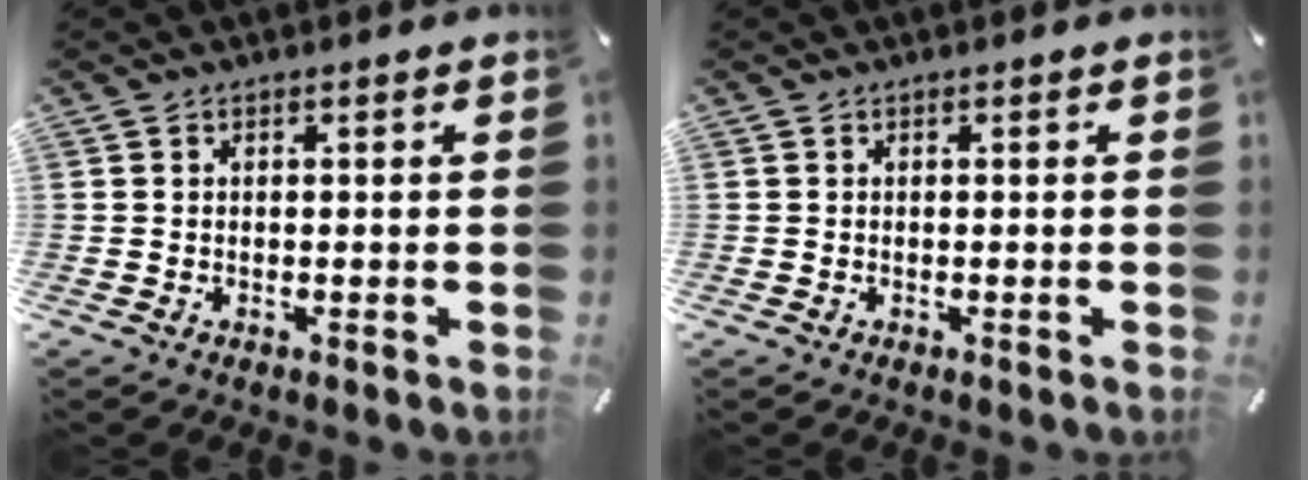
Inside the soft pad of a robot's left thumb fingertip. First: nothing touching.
{"total": 0.0}